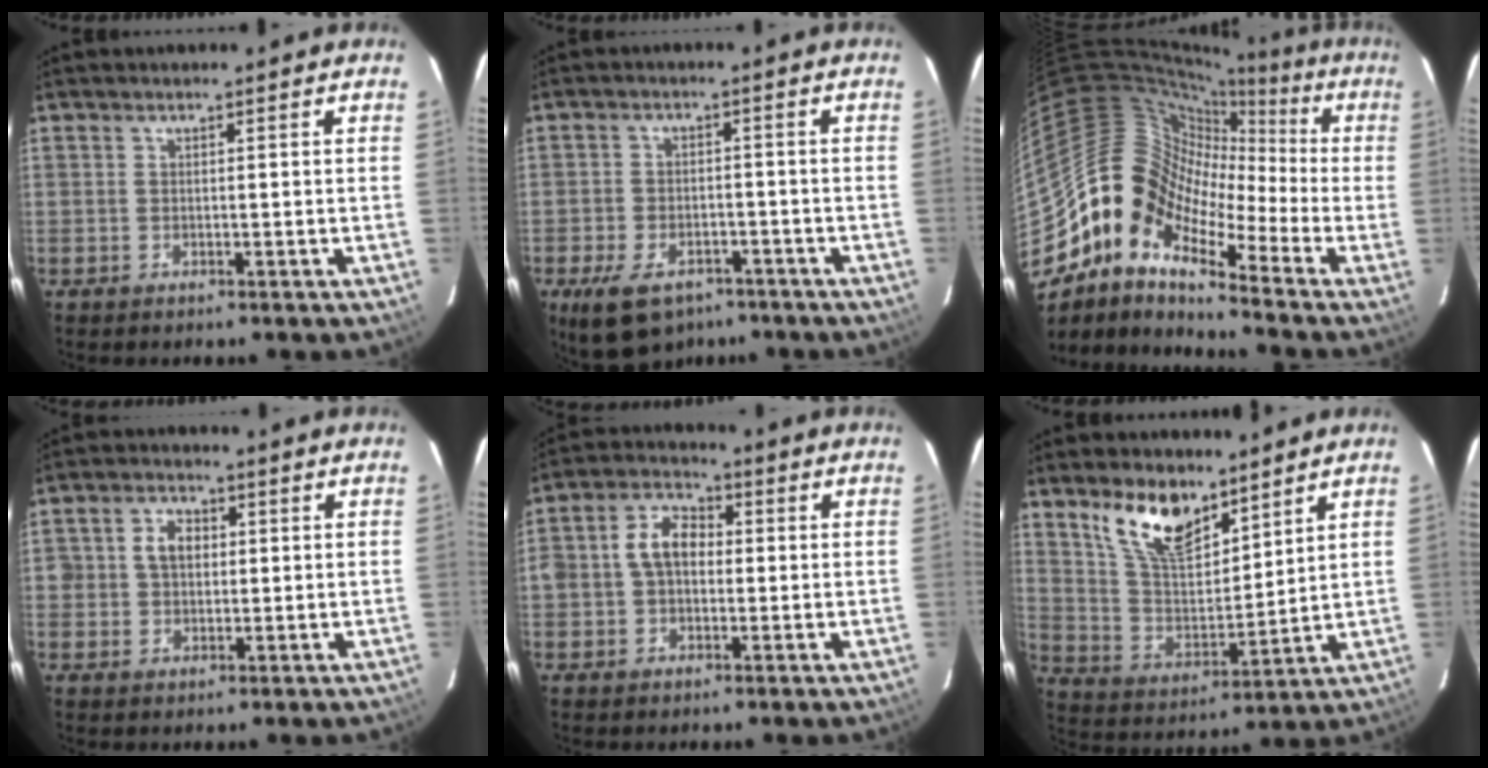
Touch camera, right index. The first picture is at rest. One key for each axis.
{"total": 11.1, "fx": -7.1, "fy": 6.4, "fz": 5.7, "tx": -0.133, "ty": -0.011, "tz": -0.109}
{"total": 12.9, "fx": -6.0, "fy": 8.4, "fz": 7.8, "tx": -0.120, "ty": 0.014, "tz": -0.145}
{"total": 4.7, "fx": 0.6, "fy": 3.9, "fz": 2.6, "tx": -0.044, "ty": 0.014, "tz": 0.013}
{"total": 7.5, "fx": 0.1, "fy": 5.5, "fz": 5.1, "tx": -0.096, "ty": 0.027, "tz": 0.000}
{"total": 13.1, "fx": 9.0, "fy": 5.7, "fz": 7.6, "tx": -0.145, "ty": 0.003, "tz": 0.177}